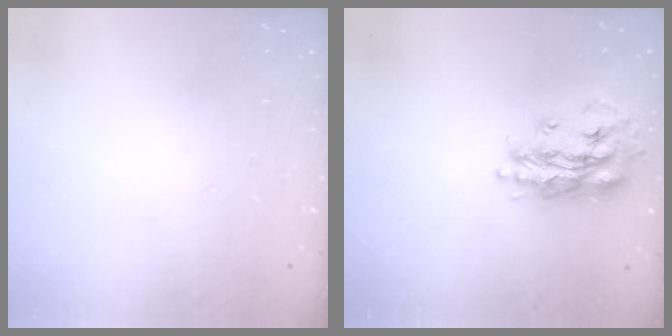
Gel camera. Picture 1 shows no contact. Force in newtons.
{"total": 17.4, "press": 17.4, "slide": 1.1}